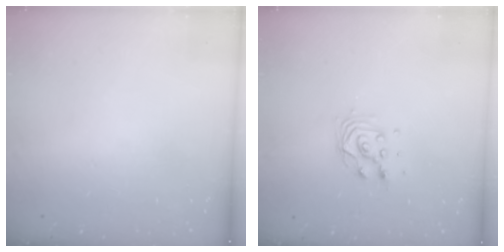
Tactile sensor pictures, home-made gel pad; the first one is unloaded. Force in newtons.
{"total": 7.4, "press": 7.4, "slide": 0.8}